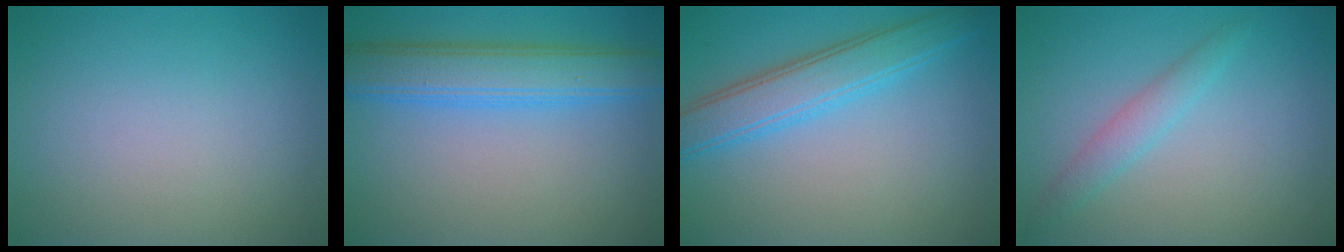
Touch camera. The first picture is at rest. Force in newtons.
{"total": 5.6, "press": 5.6, "slide": 0.2}
{"total": 4.5, "press": 4.5, "slide": 0.1}
{"total": 1.9, "press": 1.9, "slide": 0.1}